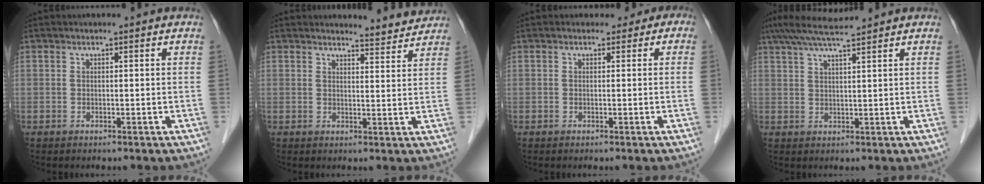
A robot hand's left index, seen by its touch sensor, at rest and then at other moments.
{"total": 4.0, "force": [4.0, 0.2, -0.2], "torque": [-0.009, -0.010, 0.043]}
{"total": 1.7, "force": [0.2, 1.6, 0.5], "torque": [0.010, 0.008, -0.008]}
{"total": 6.6, "force": [5.8, -1.0, 3.0], "torque": [-0.058, 0.025, 0.103]}